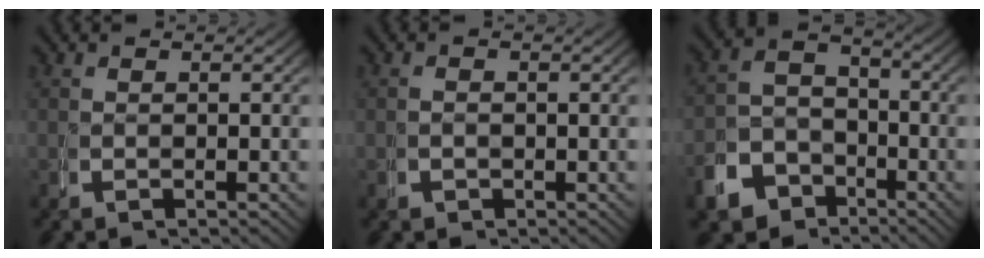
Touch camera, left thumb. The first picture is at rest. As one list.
[{"total": 0.7, "force": [-0.2, 0.1, -0.6], "torque": [0.016, 0.000, -0.004]}, {"total": 5.7, "force": [-3.0, 4.6, 1.5], "torque": [-0.012, -0.023, -0.046]}]